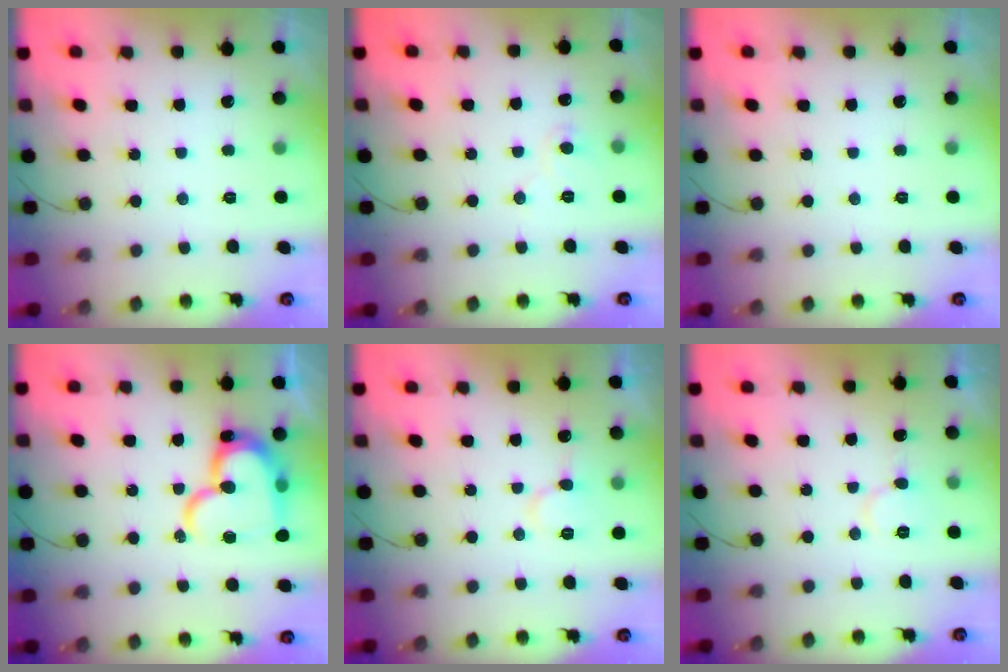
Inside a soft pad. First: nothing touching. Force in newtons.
{"total": 6.4, "press": 6.4, "slide": 0.5}
{"total": 0.0}
{"total": 18.9, "press": 18.8, "slide": 1.6}
{"total": 7.8, "press": 7.8, "slide": 0.9}
{"total": 6.3, "press": 6.2, "slide": 0.6}